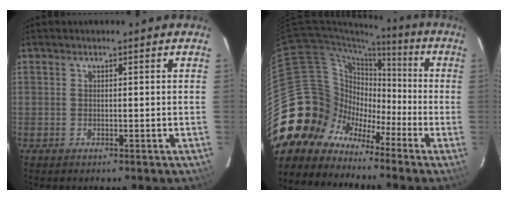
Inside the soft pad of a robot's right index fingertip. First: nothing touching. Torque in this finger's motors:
{"motor_torque": [0.28, -0.54, -0.66, -0.21]}